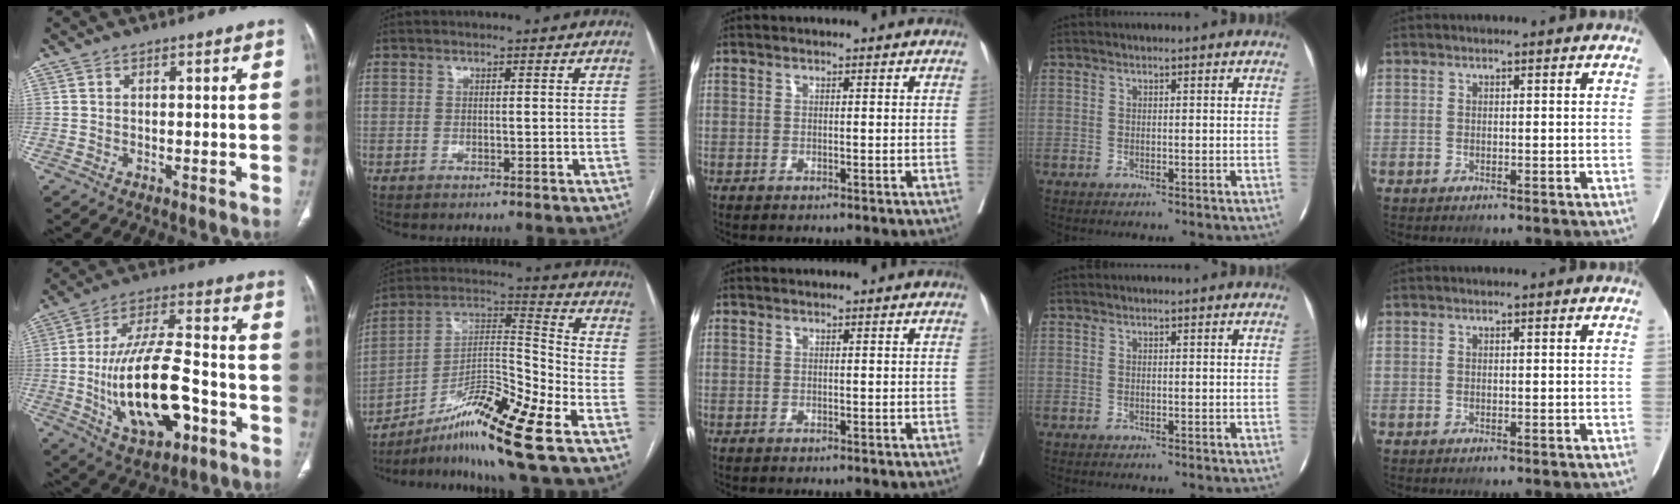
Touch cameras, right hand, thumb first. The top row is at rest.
{"thumb": {"total": 19.9, "force": [-5.5, 8.9, 16.8], "torque": [-0.291, 0.033, -0.084]}, "index": {"total": 16.8, "force": [-10.5, 0.2, 13.1], "torque": [-0.244, 0.003, -0.176]}}